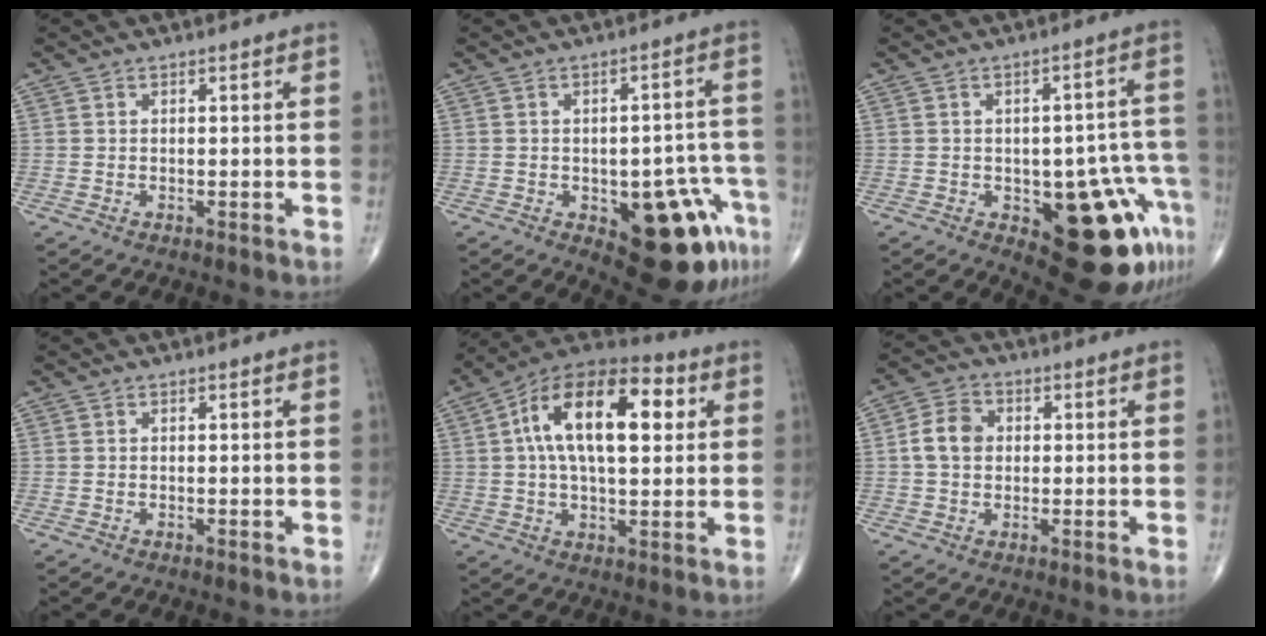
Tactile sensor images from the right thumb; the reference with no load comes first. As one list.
[{"total": 15.2, "force": [-6.6, 6.7, 12.0], "torque": [-0.089, 0.039, -0.070]}, {"total": 17.4, "force": [-7.1, 7.3, 14.1], "torque": [-0.098, 0.046, -0.070]}, {"total": 0.0}, {"total": 19.5, "force": [4.4, 9.7, 16.4], "torque": [-0.256, 0.023, 0.060]}, {"total": 6.3, "force": [0.5, 4.9, 3.9], "torque": [-0.064, 0.012, 0.002]}]